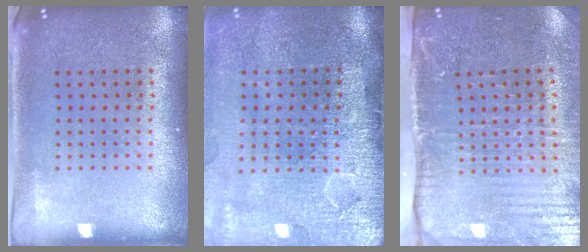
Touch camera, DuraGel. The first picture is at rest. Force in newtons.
{"total": 4.5, "press": 3.7, "slide": 2.6}
{"total": 4.5, "press": 3.7, "slide": 2.5}